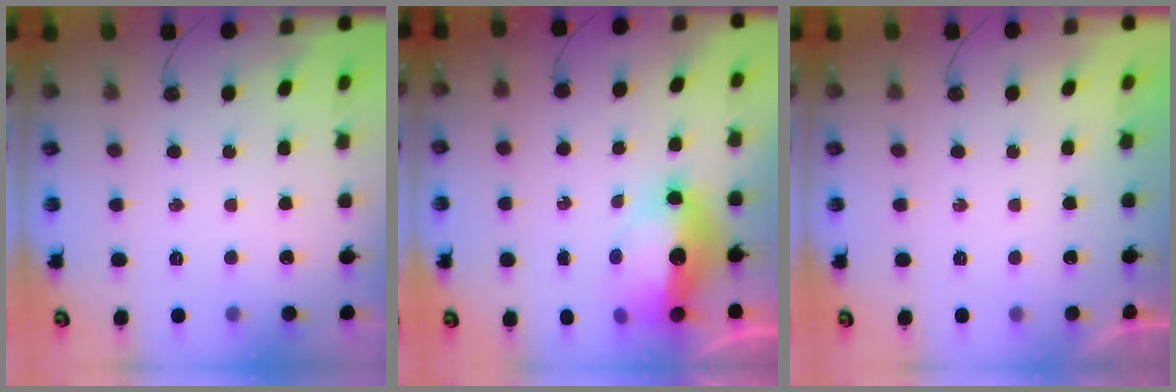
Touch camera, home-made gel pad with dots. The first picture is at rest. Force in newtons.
{"total": 15.2, "press": 15.1, "slide": 1.8}
{"total": 0.0}